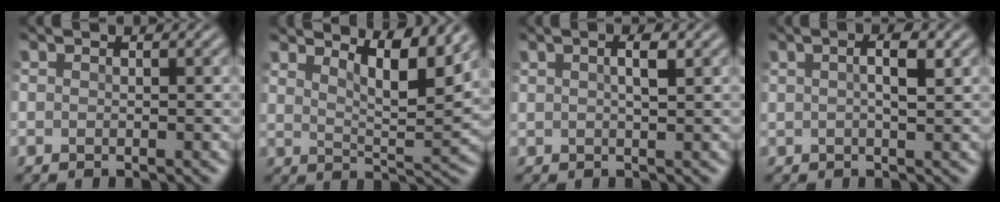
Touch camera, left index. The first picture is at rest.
{"total": 6.0, "force": [4.1, 1.4, 4.1], "torque": [-0.066, -0.004, 0.063]}
{"total": 1.8, "force": [0.6, 0.4, 1.6], "torque": [-0.029, 0.002, 0.011]}
{"total": 2.6, "force": [0.7, 0.7, 2.4], "torque": [-0.037, 0.003, 0.009]}